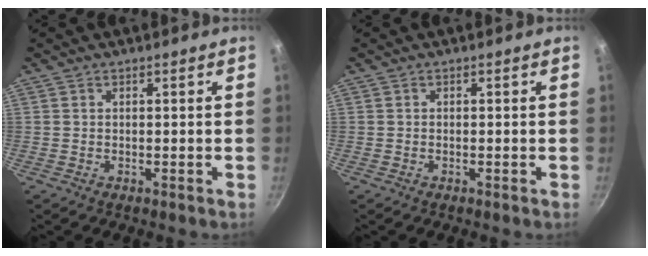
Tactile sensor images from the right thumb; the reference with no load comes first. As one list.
[{"total": 0.0}]